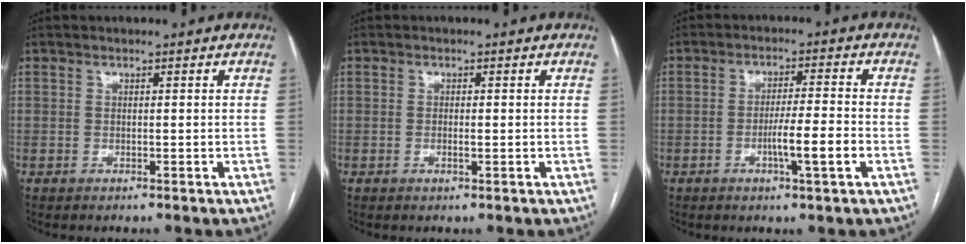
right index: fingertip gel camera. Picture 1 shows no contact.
{"total": 1.0, "force": [-0.2, 0.2, 0.9], "torque": [-0.017, -0.001, -0.004]}
{"total": 6.3, "force": [-2.2, -0.3, 5.9], "torque": [-0.097, -0.005, -0.038]}